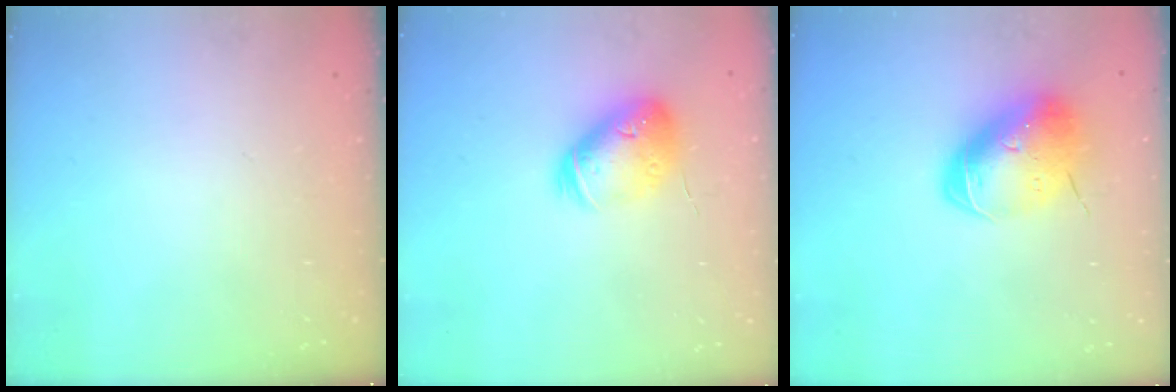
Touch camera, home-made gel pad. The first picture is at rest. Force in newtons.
{"total": 15.5, "press": 15.4, "slide": 2.2}
{"total": 13.6, "press": 13.4, "slide": 2.3}